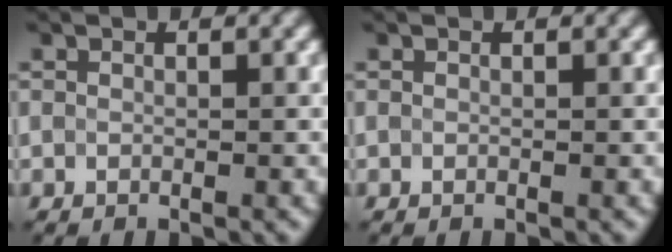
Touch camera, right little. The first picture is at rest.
{"total": 0.0}